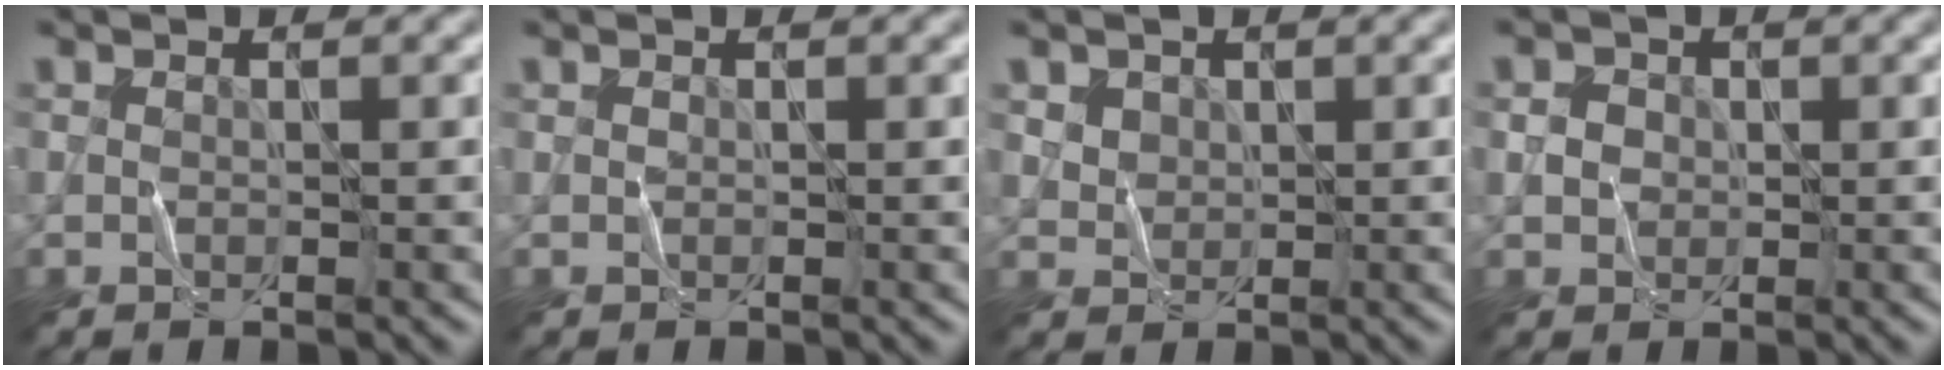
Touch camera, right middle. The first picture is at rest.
{"total": 0.0}
{"total": 2.8, "force": [1.5, 2.0, 1.1], "torque": [-0.035, -0.002, 0.042]}
{"total": 1.7, "force": [0.3, 1.5, 0.6], "torque": [-0.009, -0.002, 0.014]}